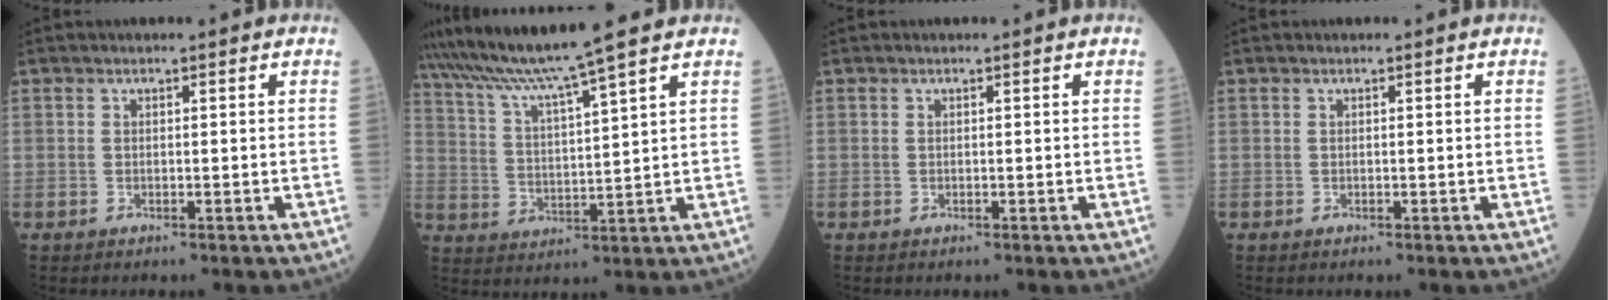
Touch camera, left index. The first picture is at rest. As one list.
[{"total": 10.1, "force": [8.5, -2.2, 5.0], "torque": [-0.094, 0.007, 0.157]}, {"total": 0.0}, {"total": 0.0}]